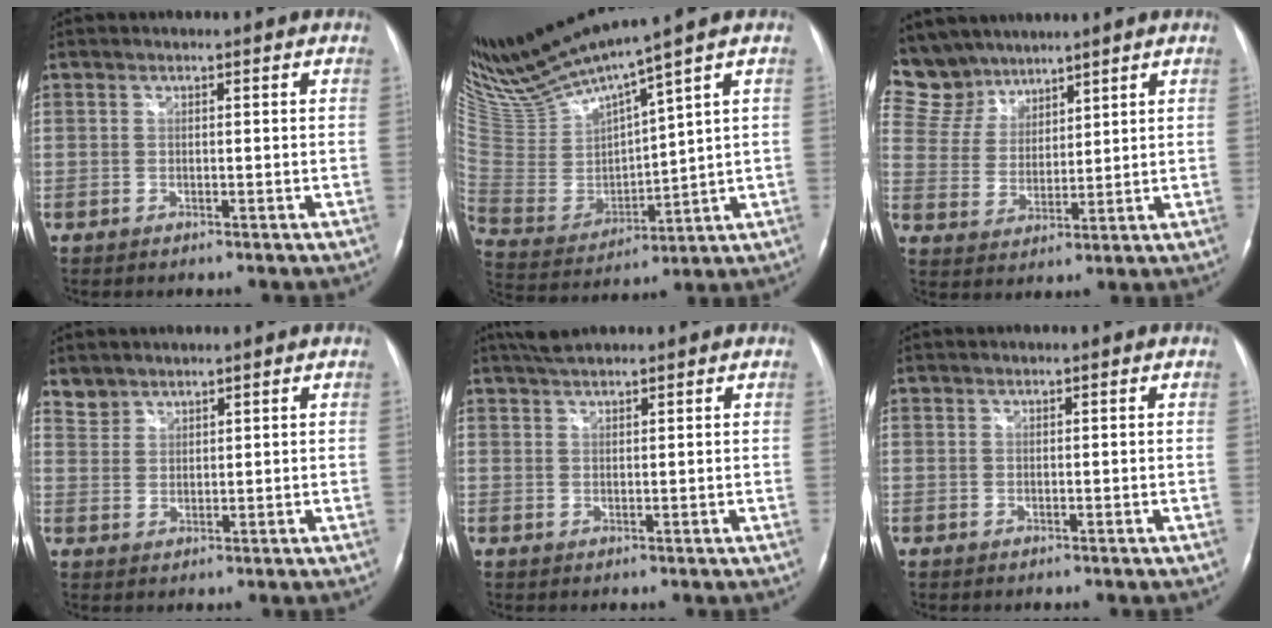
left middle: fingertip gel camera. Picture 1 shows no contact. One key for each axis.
{"total": 14.5, "fx": 12.8, "fy": -1.0, "fz": 6.9, "tx": -0.146, "ty": -0.017, "tz": 0.261}
{"total": 7.2, "fx": 6.3, "fy": 3.4, "fz": -0.3, "tx": 0.002, "ty": 0.010, "tz": 0.138}
{"total": 2.6, "fx": 2.3, "fy": 1.2, "fz": -0.4, "tx": 0.012, "ty": 0.009, "tz": 0.044}
{"total": 3.4, "fx": 3.0, "fy": 0.5, "fz": 1.5, "tx": -0.032, "ty": 0.011, "tz": 0.054}
{"total": 0.0}